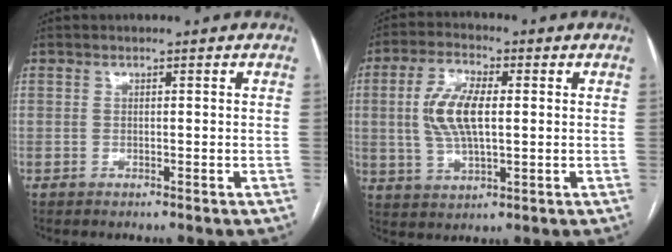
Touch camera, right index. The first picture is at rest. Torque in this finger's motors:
{"motor_torque": [0.40, 0.04, 0.29, 0.10]}